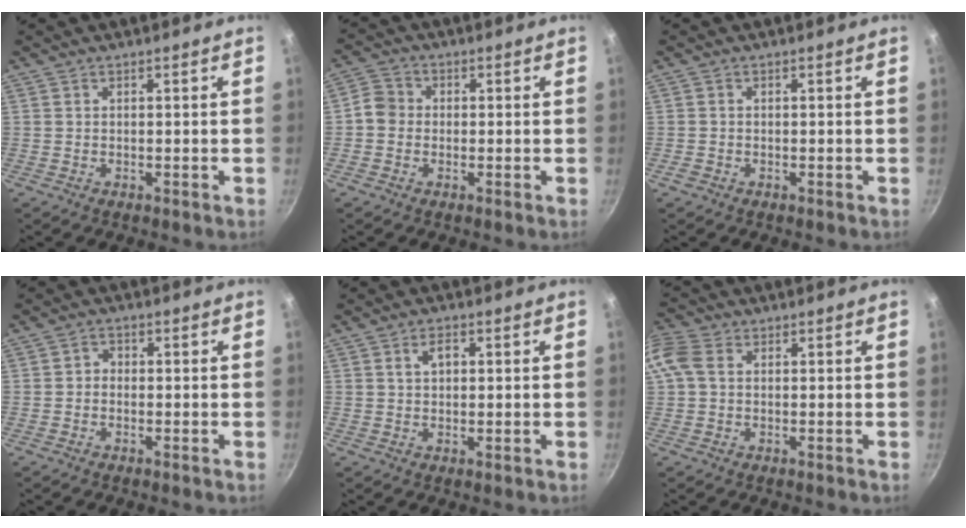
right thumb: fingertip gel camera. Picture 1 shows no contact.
{"total": 4.1, "force": [-0.6, 3.7, 1.7], "torque": [-0.013, 0.012, -0.025]}
{"total": 1.1, "force": [-0.6, 0.8, 0.3], "torque": [-0.006, 0.001, -0.011]}
{"total": 1.7, "force": [-0.5, 1.4, 0.7], "torque": [-0.010, 0.010, -0.013]}
{"total": 3.2, "force": [0.9, 1.9, 2.3], "torque": [-0.033, 0.003, 0.013]}
{"total": 5.6, "force": [1.2, 4.0, 3.8], "torque": [-0.086, 0.017, 0.014]}